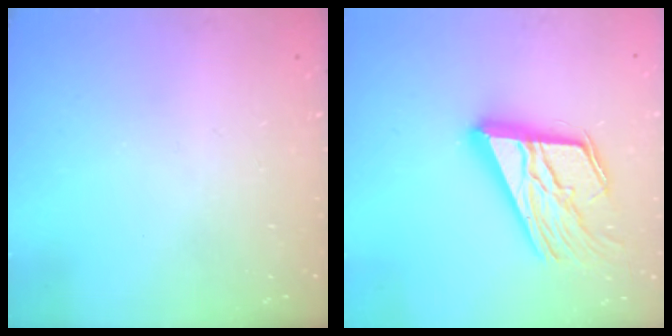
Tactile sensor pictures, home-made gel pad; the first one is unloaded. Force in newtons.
{"total": 20.9, "press": 20.8, "slide": 2.2}